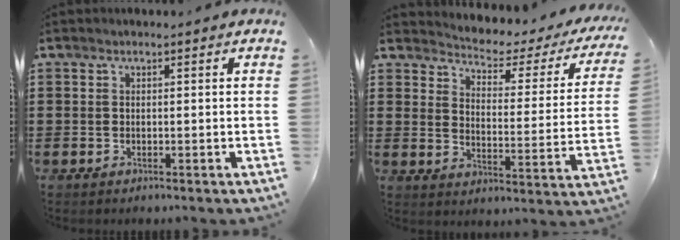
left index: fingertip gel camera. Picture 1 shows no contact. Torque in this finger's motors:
{"motor_torque": [1.70, -0.44, 0.15, 0.01]}